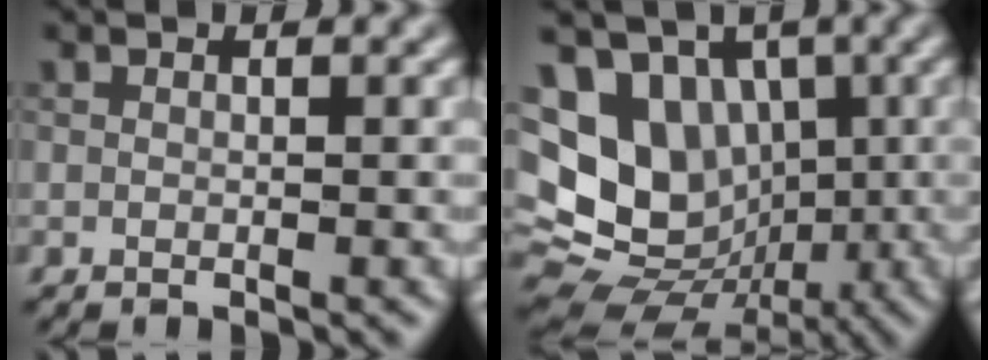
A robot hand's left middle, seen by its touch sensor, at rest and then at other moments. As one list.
[{"total": 15.2, "force": [1.6, 12.8, 8.0], "torque": [-0.160, 0.018, 0.020]}]